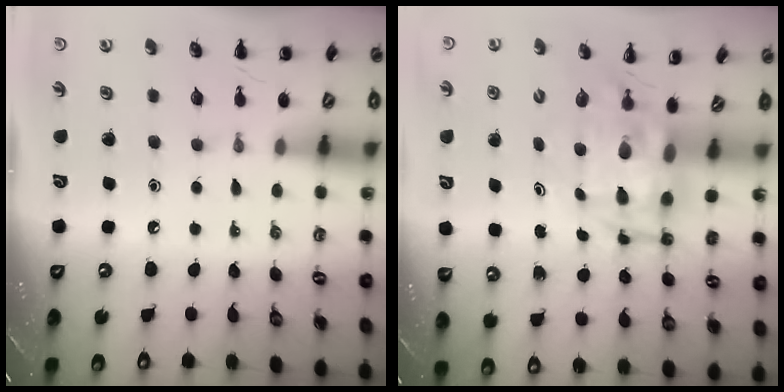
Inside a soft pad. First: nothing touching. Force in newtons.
{"total": 5.7, "press": 5.4, "slide": 1.9}